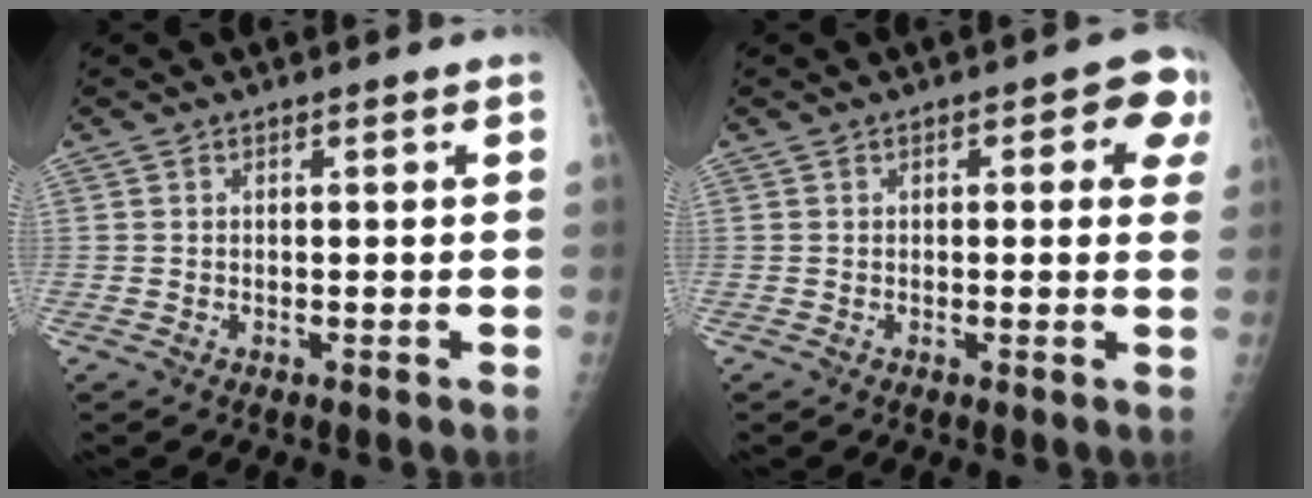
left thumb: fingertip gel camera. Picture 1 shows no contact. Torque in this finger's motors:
{"motor_torque": [-0.23, 0.52, -0.16, 0.06, 0.07]}